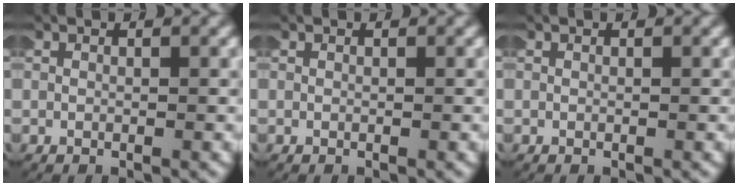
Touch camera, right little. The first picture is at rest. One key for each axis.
{"total": 0.0}
{"total": 0.0}